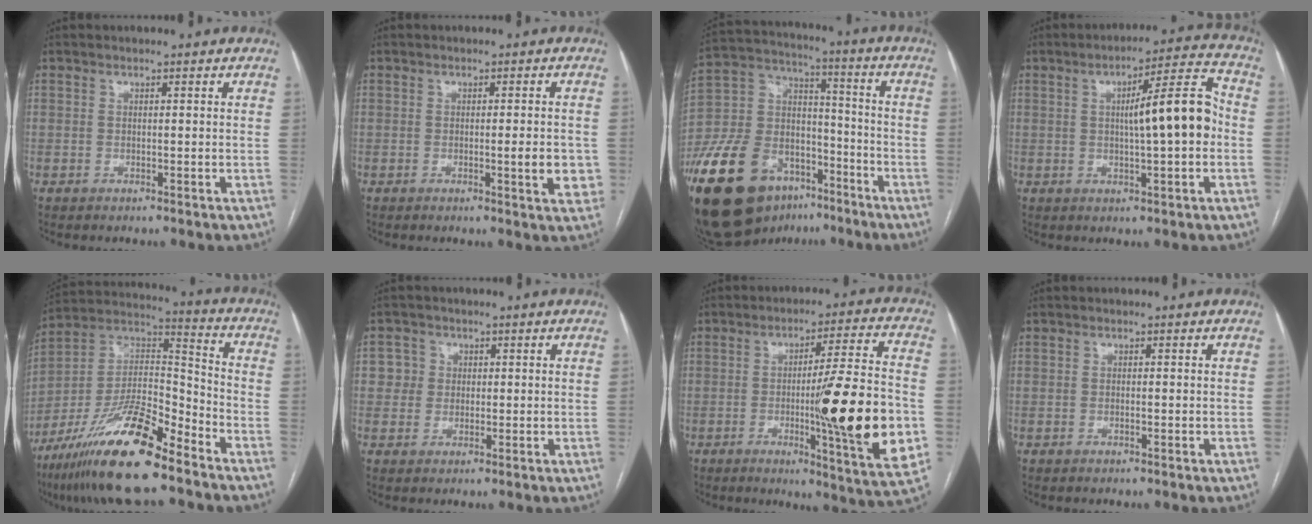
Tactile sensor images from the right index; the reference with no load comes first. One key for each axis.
{"total": 4.2, "fx": -0.8, "fy": 0.8, "fz": 4.0, "tx": -0.049, "ty": -0.002, "tz": -0.009}
{"total": 24.0, "fx": -14.2, "fy": 14.0, "fz": 13.3, "tx": -0.302, "ty": 0.032, "tz": -0.245}
{"total": 10.8, "fx": 0.1, "fy": 1.2, "fz": 10.7, "tx": -0.159, "ty": 0.025, "tz": 0.000}
{"total": 19.5, "fx": -13.6, "fy": 3.5, "fz": 13.5, "tx": -0.277, "ty": -0.006, "tz": -0.244}
{"total": 3.2, "fx": 0.6, "fy": 3.1, "fz": 0.2, "tx": 0.010, "ty": 0.008, "tz": 0.008}
{"total": 19.8, "fx": -3.6, "fy": 0.1, "fz": 19.5, "tx": -0.250, "ty": -0.016, "tz": -0.047}
{"total": 0.0}